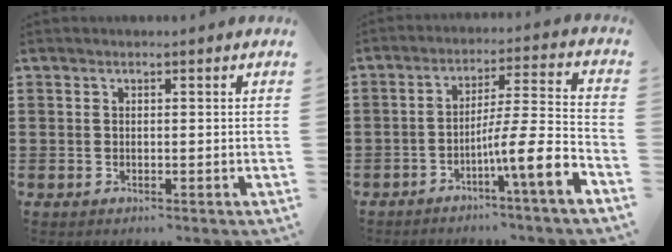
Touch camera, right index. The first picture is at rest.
{"total": 9.5, "force": [-4.8, 0.1, 8.1], "torque": [-0.131, -0.019, -0.092]}